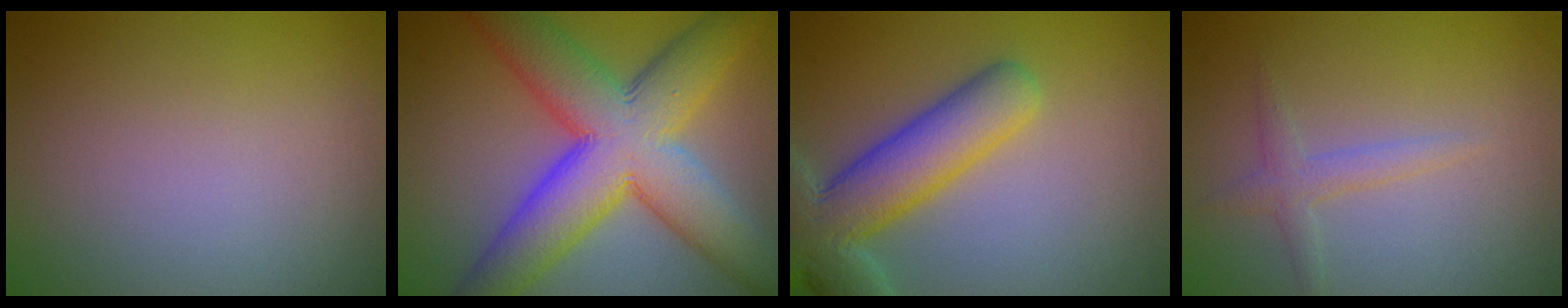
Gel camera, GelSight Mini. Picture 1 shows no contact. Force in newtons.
{"total": 12.0, "press": 12.0, "slide": 0.5}
{"total": 8.2, "press": 8.2, "slide": 0.7}
{"total": 1.7, "press": 1.7, "slide": 0.1}